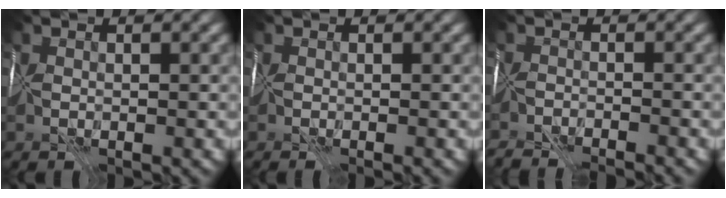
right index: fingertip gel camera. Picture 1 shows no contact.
{"total": 1.3, "force": [-0.9, 0.2, 0.9], "torque": [-0.007, -0.001, -0.007]}
{"total": 5.9, "force": [-5.7, 0.8, 0.9], "torque": [-0.009, -0.009, -0.085]}